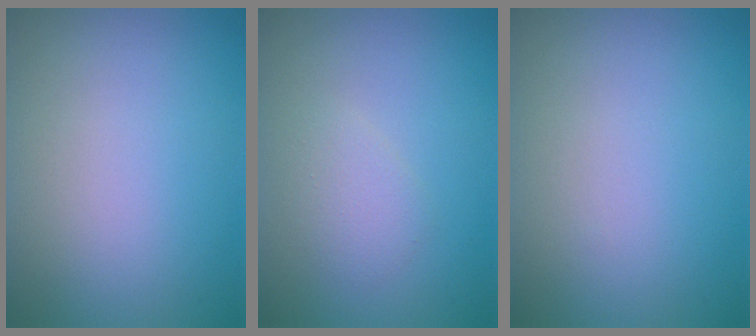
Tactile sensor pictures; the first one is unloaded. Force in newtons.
{"total": 1.6, "press": 1.6, "slide": 0.1}
{"total": 0.0}